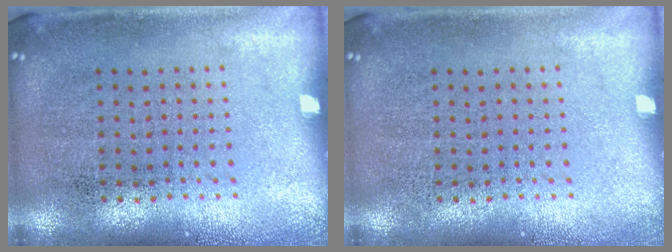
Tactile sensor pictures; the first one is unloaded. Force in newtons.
{"total": 0.0}